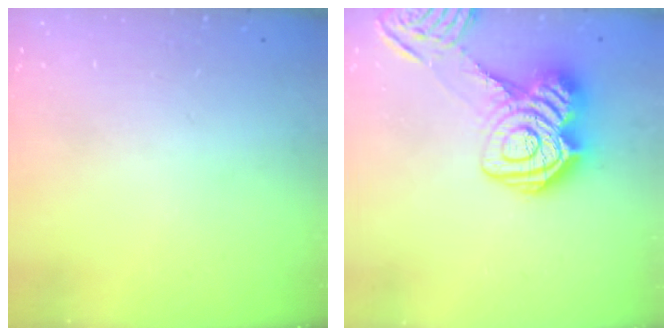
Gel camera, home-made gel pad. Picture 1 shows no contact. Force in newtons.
{"total": 16.9, "press": 16.8, "slide": 1.2}